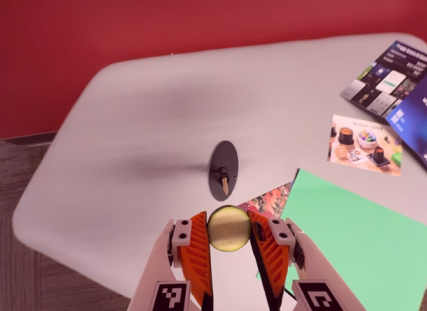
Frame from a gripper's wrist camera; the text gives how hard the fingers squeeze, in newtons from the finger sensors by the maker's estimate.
{"total": 7.7, "left": 7.5, "right": 7.8}